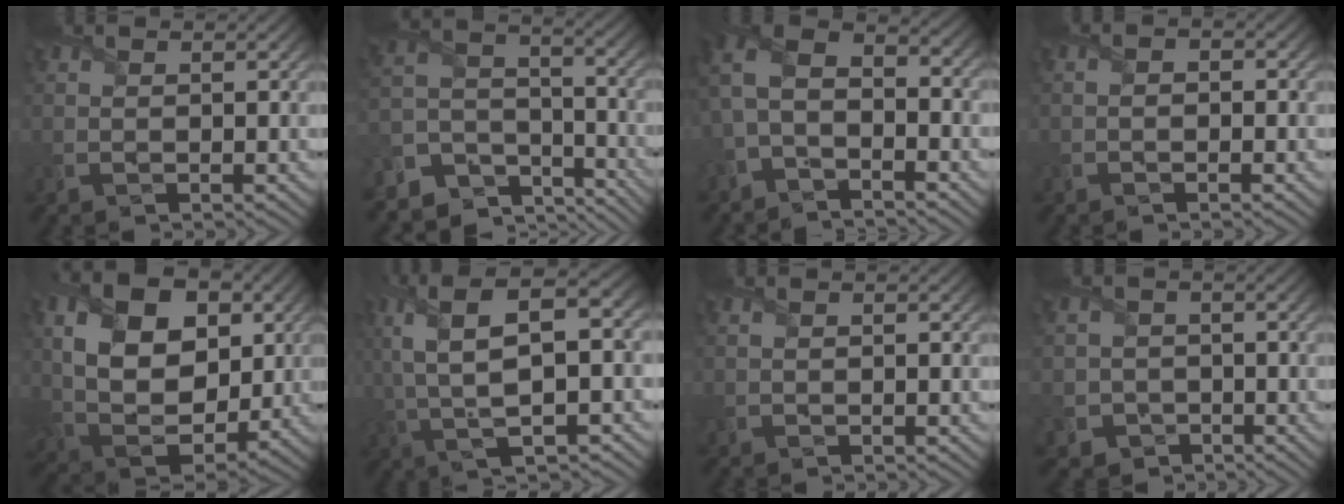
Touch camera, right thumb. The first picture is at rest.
{"total": 10.4, "force": [-7.9, 5.6, 3.5], "torque": [-0.086, -0.012, -0.145]}
{"total": 7.0, "force": [-2.5, 4.2, 5.0], "torque": [-0.112, -0.001, -0.060]}
{"total": 1.6, "force": [-0.5, 1.1, 1.0], "torque": [-0.002, 0.001, -0.018]}
{"total": 14.5, "force": [3.1, 9.7, 10.4], "torque": [-0.209, 0.008, 0.055]}
{"total": 12.7, "force": [3.0, 4.5, 11.5], "torque": [-0.249, 0.018, 0.056]}
{"total": 0.8, "force": [-0.1, 0.5, 0.7], "torque": [-0.014, 0.000, 0.002]}
{"total": 4.3, "force": [-1.6, 4.0, 0.3], "torque": [-0.019, -0.005, -0.053]}